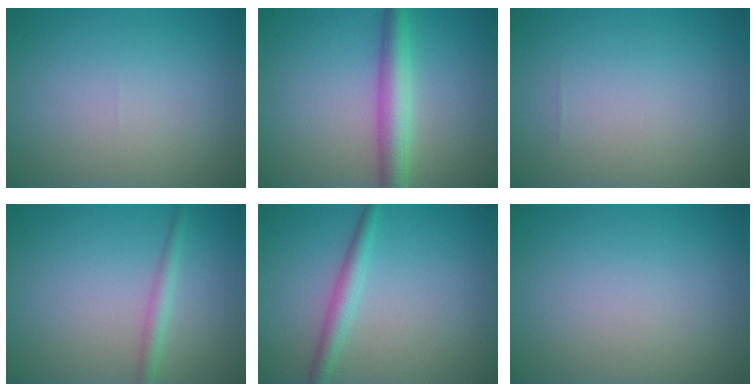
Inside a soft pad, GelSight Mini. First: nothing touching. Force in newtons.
{"total": 4.2, "press": 4.2, "slide": 0.0}
{"total": 0.0}
{"total": 1.8, "press": 1.8, "slide": 0.0}
{"total": 2.3, "press": 2.3, "slide": 0.0}
{"total": 0.0}